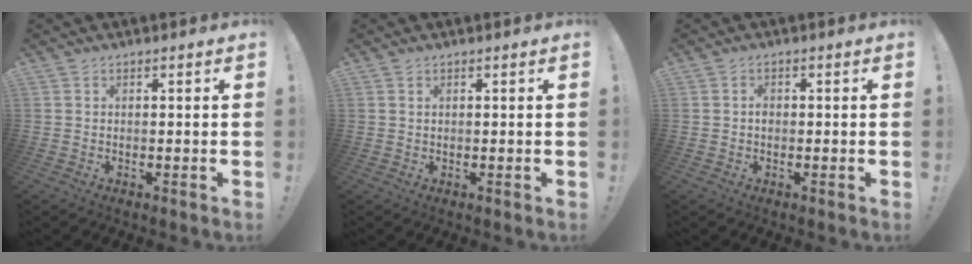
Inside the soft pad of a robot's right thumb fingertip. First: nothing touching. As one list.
[{"total": 0.7, "force": [0.5, 0.3, 0.4], "torque": [-0.007, 0.000, 0.008]}, {"total": 1.3, "force": [-0.3, 1.0, 0.8], "torque": [-0.024, 0.006, -0.004]}]